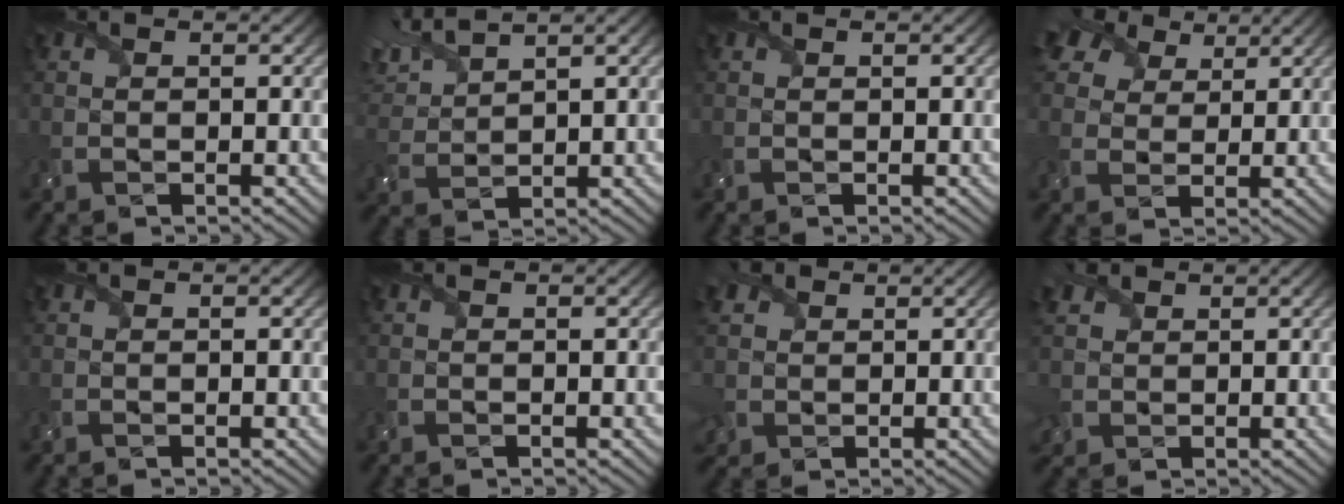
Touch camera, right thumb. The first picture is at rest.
{"total": 5.5, "force": [4.3, 1.3, 3.1], "torque": [-0.089, 0.019, 0.091]}
{"total": 0.0}
{"total": 8.3, "force": [5.5, 5.1, 3.5], "torque": [-0.095, 0.018, 0.094]}
{"total": 0.0}
{"total": 0.0}
{"total": 4.0, "force": [1.4, 3.5, 1.3], "torque": [-0.059, 0.003, 0.023]}
{"total": 3.6, "force": [1.7, 2.9, 1.1], "torque": [-0.046, 0.006, 0.033]}